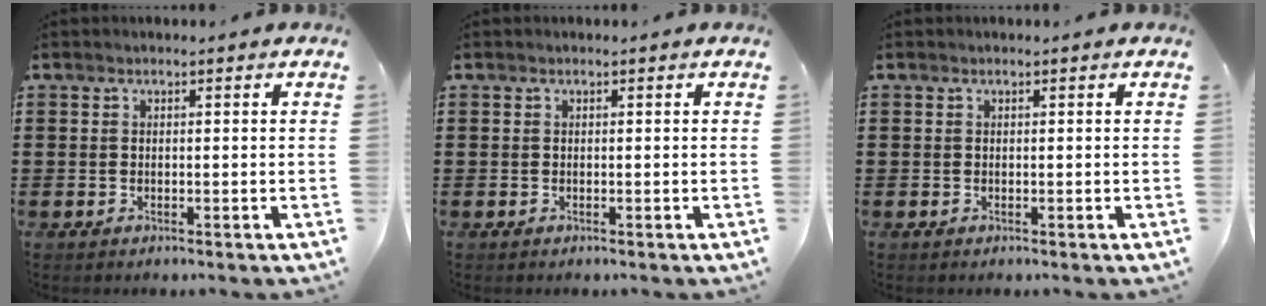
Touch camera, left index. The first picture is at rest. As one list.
[{"total": 0.0}, {"total": 0.0}]